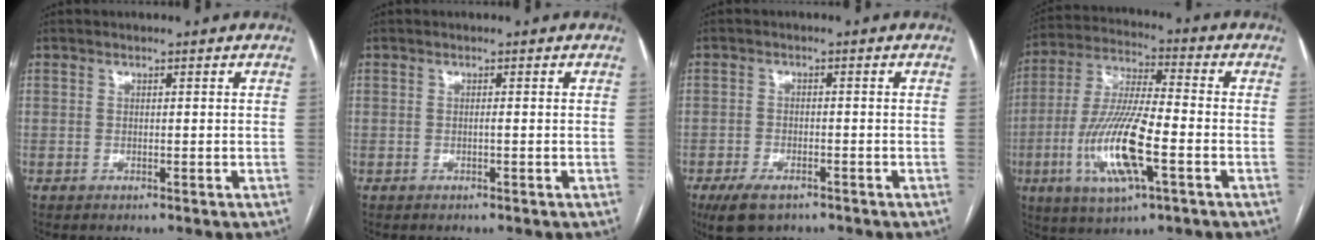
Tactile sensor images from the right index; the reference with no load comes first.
{"total": 0.0}
{"total": 5.5, "force": [-3.8, 2.5, 3.0], "torque": [-0.061, -0.007, -0.062]}
{"total": 15.0, "force": [-4.6, 2.6, 14.0], "torque": [-0.290, -0.010, -0.083]}